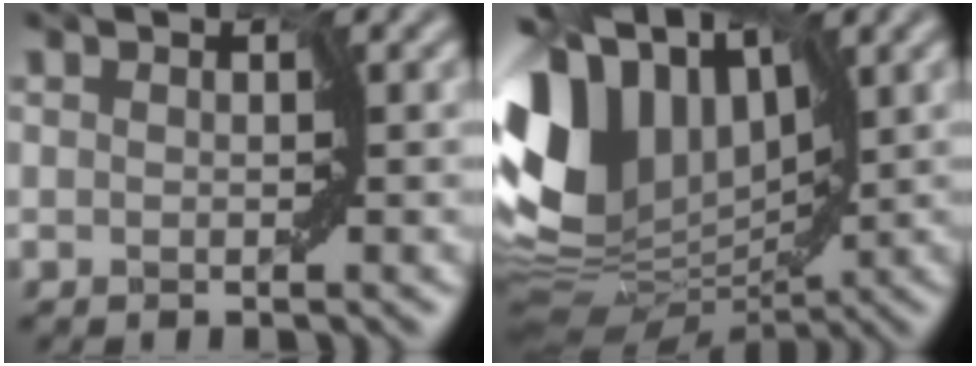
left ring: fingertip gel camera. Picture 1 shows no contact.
{"total": 11.1, "force": [2.7, 7.1, 8.0], "torque": [-0.184, 0.007, 0.056]}